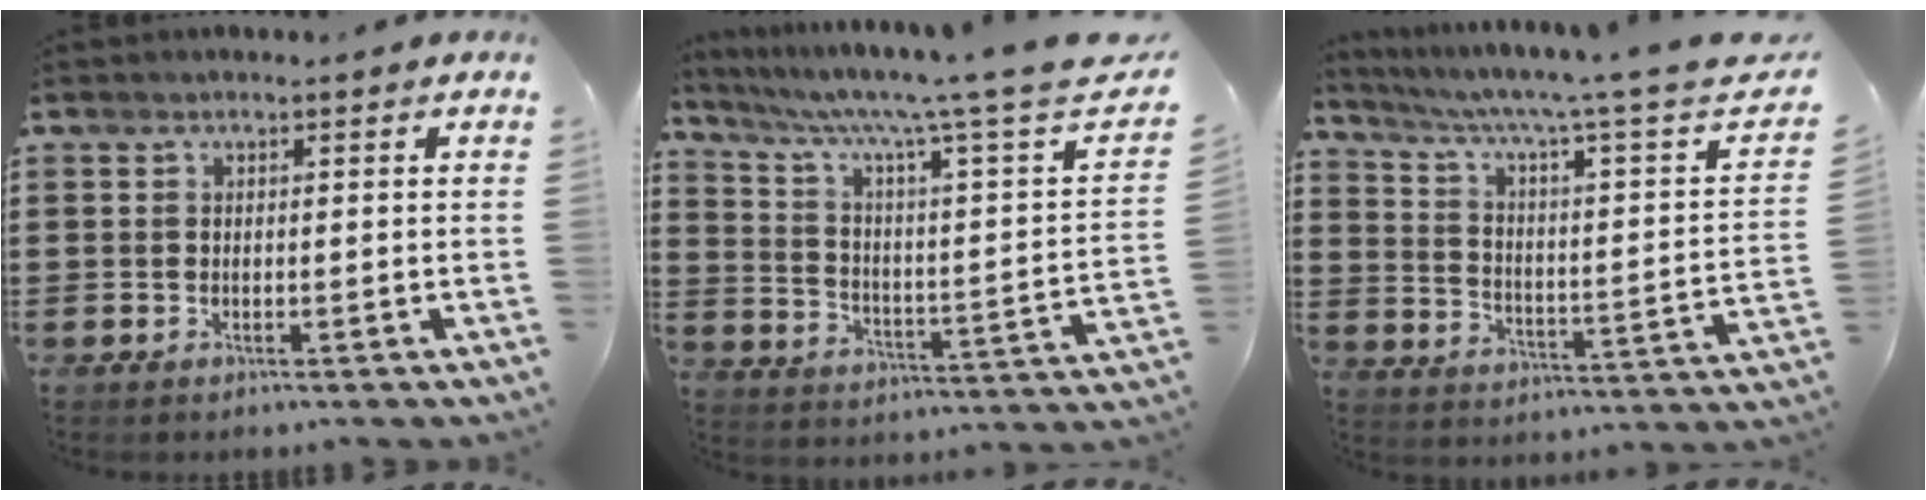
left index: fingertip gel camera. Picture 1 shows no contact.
{"total": 8.6, "force": [6.2, 0.1, 6.1], "torque": [-0.127, -0.047, 0.091]}
{"total": 5.7, "force": [3.7, 0.0, 4.4], "torque": [-0.095, -0.033, 0.052]}